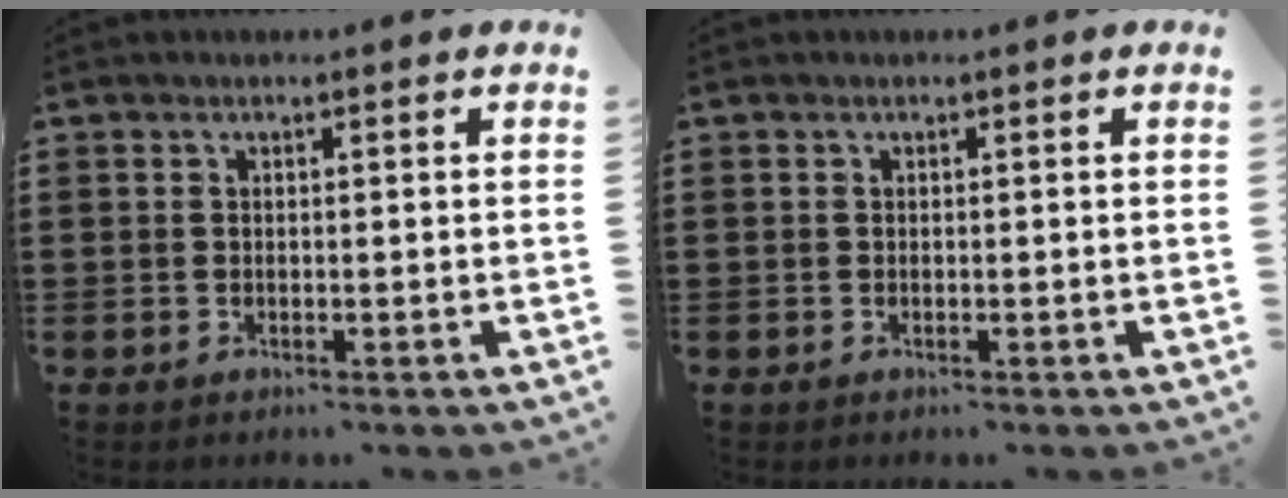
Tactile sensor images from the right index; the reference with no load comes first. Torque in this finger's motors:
{"motor_torque": [0.01, 0.12, 0.00, 0.00]}